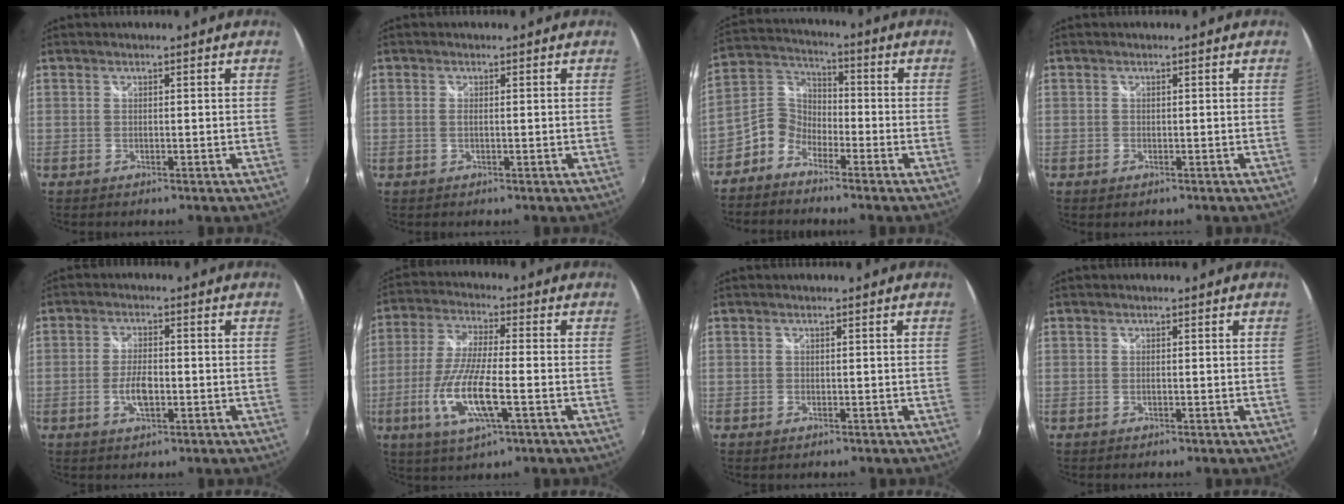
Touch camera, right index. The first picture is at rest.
{"total": 1.0, "force": [-0.1, 0.1, 1.0], "torque": [-0.020, 0.000, -0.004]}
{"total": 6.4, "force": [-4.3, 4.3, 2.0], "torque": [-0.047, 0.027, -0.101]}
{"total": 1.0, "force": [-0.5, 0.7, 0.4], "torque": [-0.008, -0.004, -0.008]}
{"total": 5.1, "force": [-1.5, 2.1, 4.3], "torque": [-0.089, -0.002, -0.027]}
{"total": 13.5, "force": [-4.4, 3.3, 12.4], "torque": [-0.261, -0.015, -0.084]}
{"total": 0.8, "force": [-0.5, 0.6, 0.2], "torque": [-0.006, -0.003, -0.007]}
{"total": 0.6, "force": [-0.2, 0.1, 0.6], "torque": [-0.013, 0.000, -0.006]}